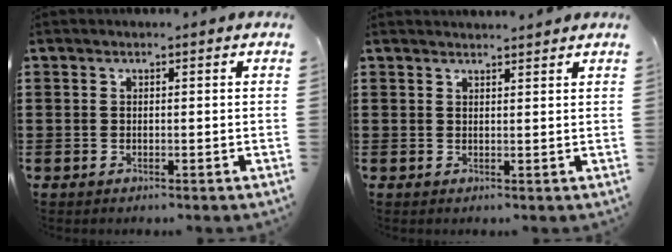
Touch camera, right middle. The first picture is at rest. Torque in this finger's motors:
{"motor_torque": [-0.05, 0.07, -0.02, 0.00]}